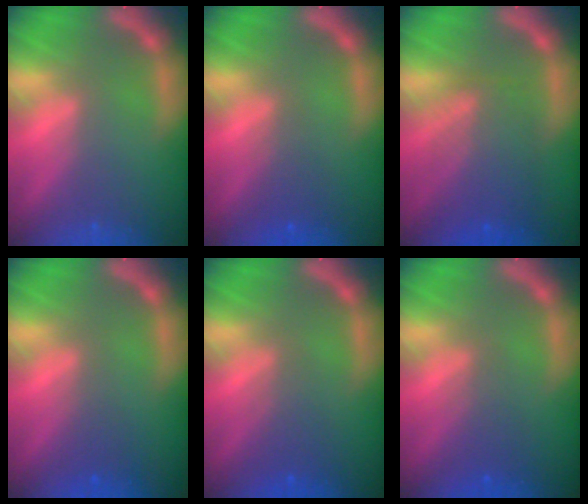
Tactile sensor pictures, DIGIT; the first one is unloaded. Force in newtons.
{"total": 2.0}
{"total": 6.6}
{"total": 1.4}
{"total": 2.5}
{"total": 2.5}